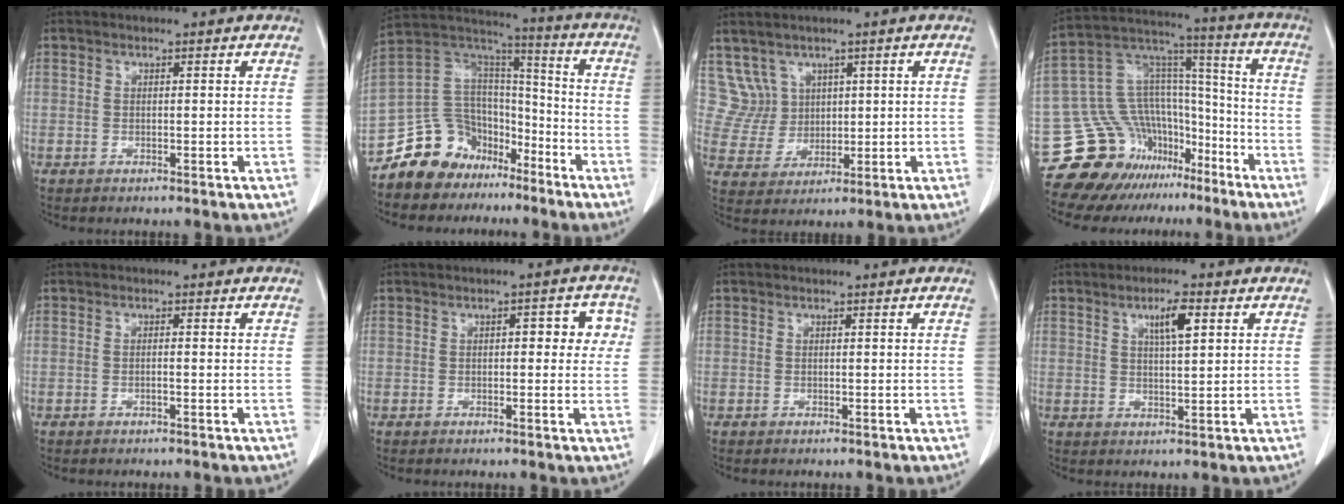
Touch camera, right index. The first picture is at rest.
{"total": 13.6, "force": [-9.6, 9.2, 2.8], "torque": [-0.055, 0.091, -0.168]}
{"total": 5.6, "force": [3.0, 4.7, -0.2], "torque": [0.000, 0.017, 0.070]}
{"total": 18.6, "force": [-12.6, 11.8, 6.9], "torque": [-0.121, 0.090, -0.207]}
{"total": 0.6, "force": [-0.2, 0.0, 0.6], "torque": [-0.010, 0.001, -0.004]}
{"total": 4.5, "force": [0.8, 2.1, 3.9], "torque": [-0.034, 0.018, 0.005]}
{"total": 0.0}
{"total": 4.6, "force": [2.1, 0.7, 4.1], "torque": [-0.071, 0.000, 0.036]}